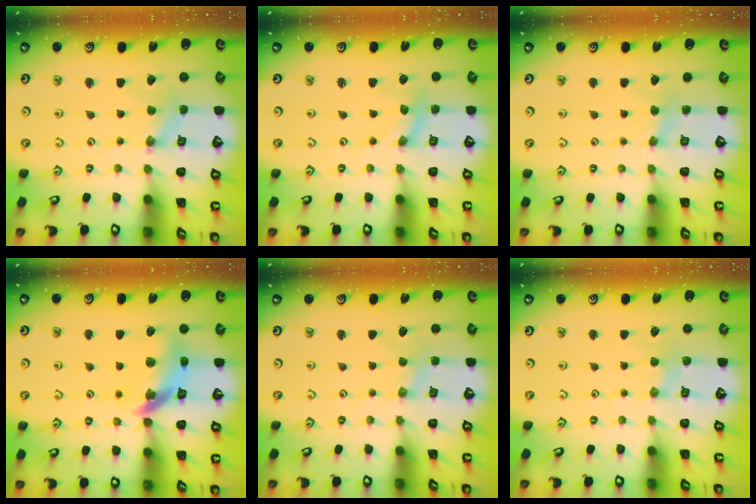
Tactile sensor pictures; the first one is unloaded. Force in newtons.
{"total": 0.0}
{"total": 2.4, "press": 2.3, "slide": 0.5}
{"total": 13.8, "press": 13.7, "slide": 1.7}
{"total": 0.5, "press": 0.5, "slide": 0.2}
{"total": 1.8, "press": 1.7, "slide": 0.2}